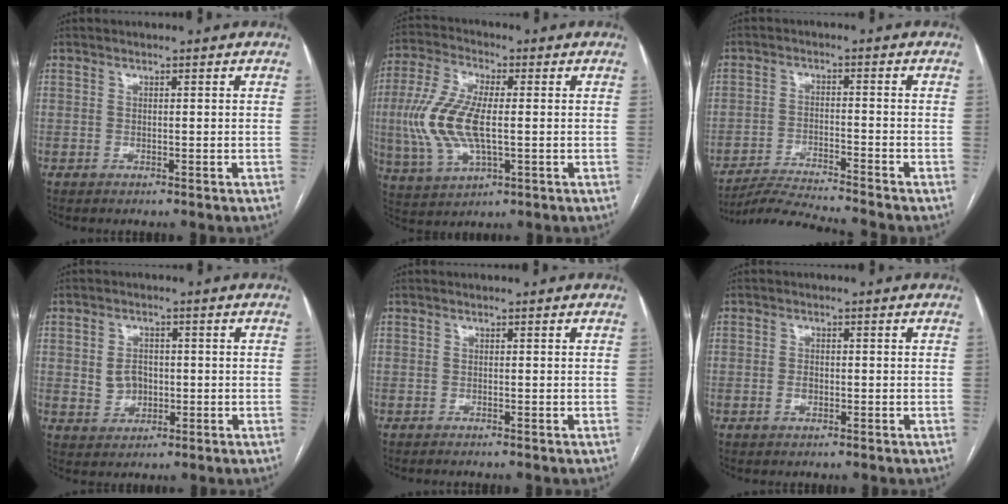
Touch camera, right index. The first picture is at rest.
{"total": 12.4, "force": [-0.6, 4.6, 11.5], "torque": [-0.269, 0.003, -0.008]}
{"total": 9.2, "force": [-8.7, -2.1, 2.1], "torque": [-0.025, -0.013, -0.155]}
{"total": 4.1, "force": [-0.1, 3.4, 2.2], "torque": [-0.038, 0.008, 0.005]}
{"total": 1.0, "force": [-0.9, -0.1, 0.4], "torque": [-0.006, 0.000, -0.013]}
{"total": 1.7, "force": [-0.5, 1.1, 1.3], "torque": [-0.024, 0.002, -0.007]}